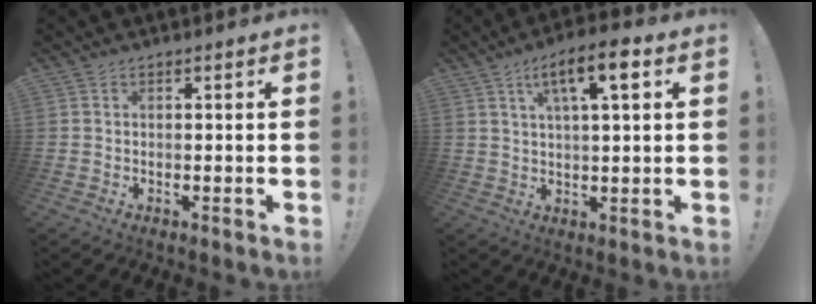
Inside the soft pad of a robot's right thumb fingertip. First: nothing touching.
{"total": 9.4, "force": [3.9, 2.3, 8.3], "torque": [-0.134, -0.004, 0.059]}